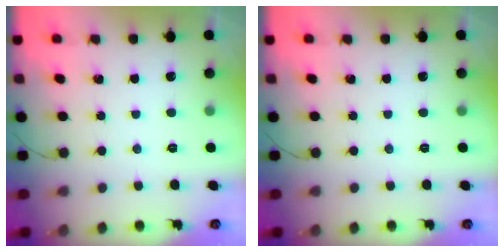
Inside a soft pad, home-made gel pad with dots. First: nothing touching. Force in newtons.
{"total": 0.0}